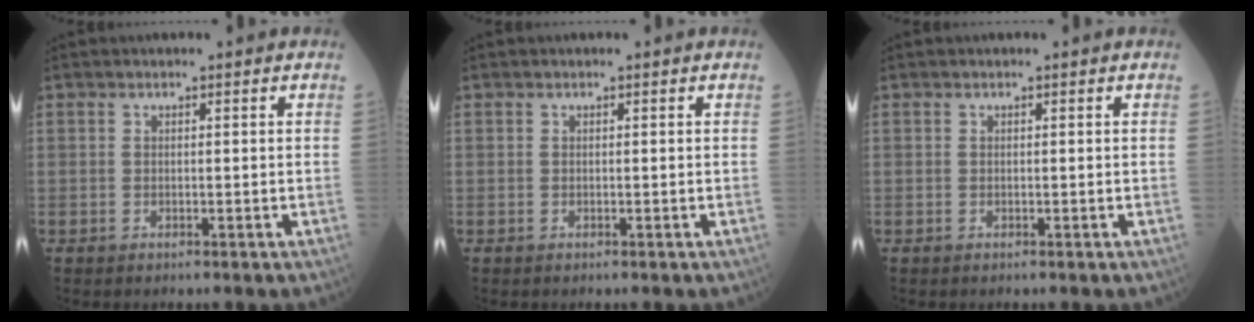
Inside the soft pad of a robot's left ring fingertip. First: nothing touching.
{"total": 0.0}
{"total": 0.0}